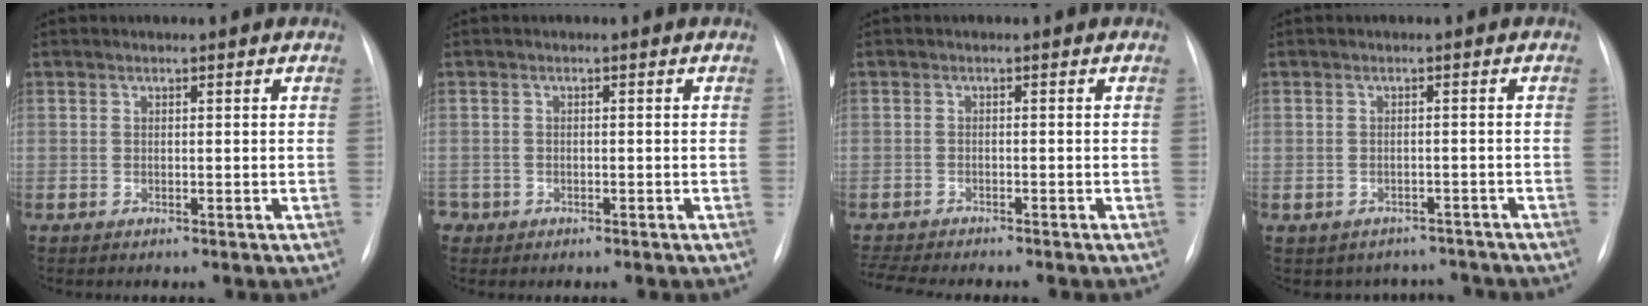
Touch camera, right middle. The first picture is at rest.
{"total": 1.7, "force": [-0.9, 1.5, 0.1], "torque": [0.002, 0.006, -0.014]}
{"total": 7.0, "force": [-6.3, 0.6, 2.8], "torque": [-0.044, -0.009, -0.099]}
{"total": 5.6, "force": [-4.7, 3.0, -0.2], "torque": [0.013, 0.026, -0.053]}